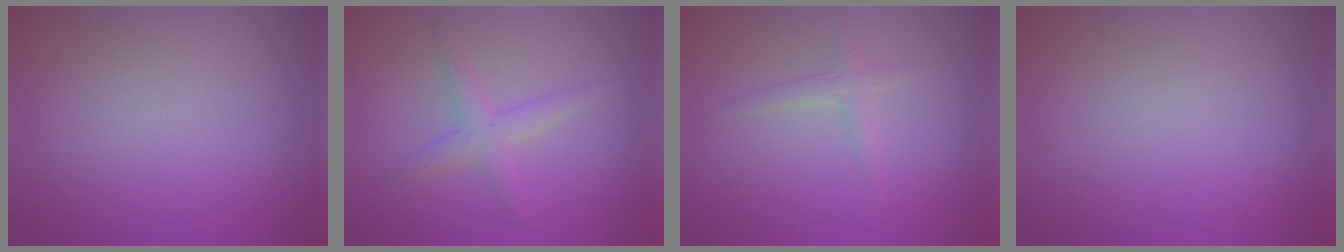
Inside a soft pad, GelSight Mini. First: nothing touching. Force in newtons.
{"total": 2.1, "press": 2.1, "slide": 0.1}
{"total": 1.3, "press": 1.3, "slide": 0.0}
{"total": 0.0}